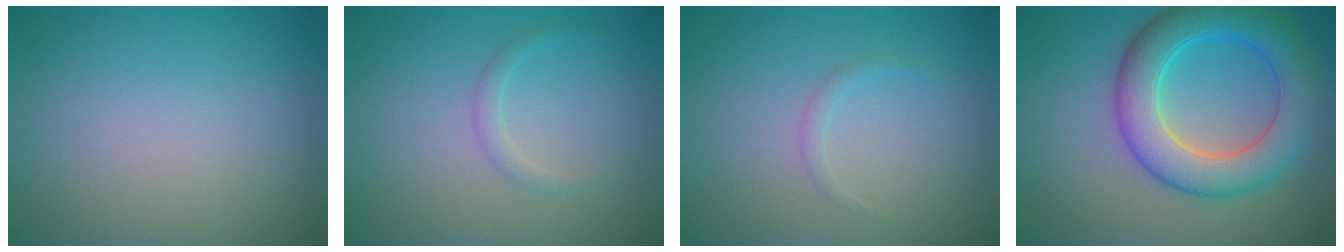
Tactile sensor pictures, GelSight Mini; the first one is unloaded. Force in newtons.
{"total": 1.0, "press": 1.0, "slide": 0.1}
{"total": 0.8, "press": 0.7, "slide": 0.1}
{"total": 7.6, "press": 7.6, "slide": 0.1}